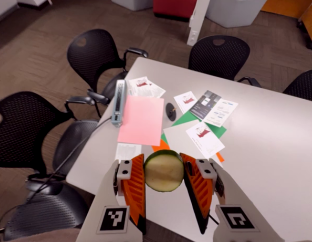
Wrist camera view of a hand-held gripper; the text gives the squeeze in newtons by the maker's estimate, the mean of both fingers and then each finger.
{"total": 11.7, "left": 11.8, "right": 11.6}